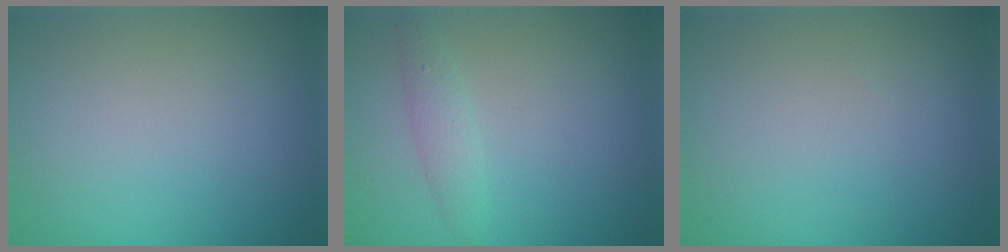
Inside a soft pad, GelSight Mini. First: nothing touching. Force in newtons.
{"total": 1.7, "press": 1.7, "slide": 0.1}
{"total": 0.0}